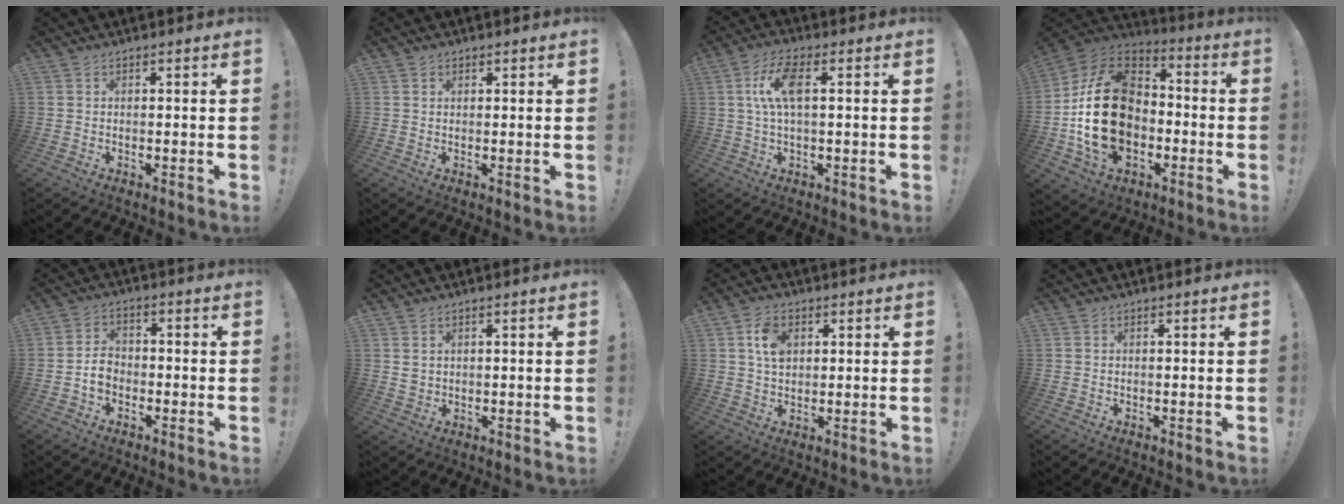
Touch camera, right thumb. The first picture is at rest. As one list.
[{"total": 1.1, "force": [0.8, 0.7, 0.1], "torque": [0.003, -0.002, 0.015]}, {"total": 9.5, "force": [1.5, 3.5, 8.7], "torque": [-0.168, 0.004, 0.026]}, {"total": 25.5, "force": [-2.4, 18.2, 17.7], "torque": [-0.328, 0.031, -0.027]}, {"total": 5.2, "force": [-2.1, 3.9, 2.7], "torque": [-0.036, 0.009, -0.040]}, {"total": 2.5, "force": [1.2, 2.0, 0.9], "torque": [-0.011, -0.002, 0.021]}, {"total": 7.4, "force": [2.3, 5.4, 4.5], "torque": [-0.068, 0.005, 0.044]}, {"total": 0.0}]